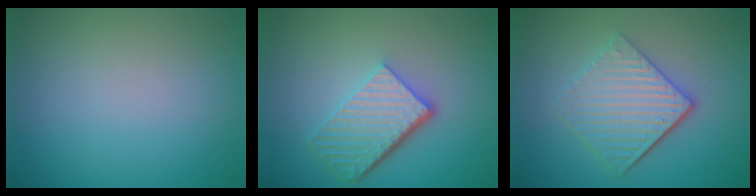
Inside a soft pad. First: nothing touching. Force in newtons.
{"total": 5.6, "press": 3.9, "slide": 4.0}
{"total": 5.6, "press": 3.9, "slide": 3.9}